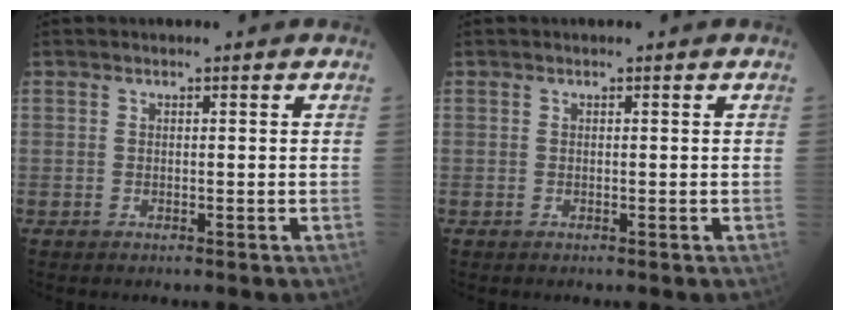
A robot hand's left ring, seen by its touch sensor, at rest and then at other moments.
{"total": 0.0}